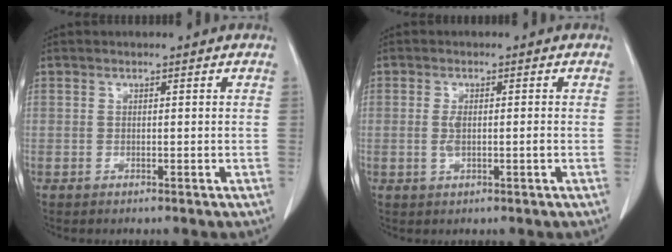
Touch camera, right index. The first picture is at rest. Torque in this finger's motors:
{"motor_torque": [0.04, 0.09, 0.10, 0.02]}